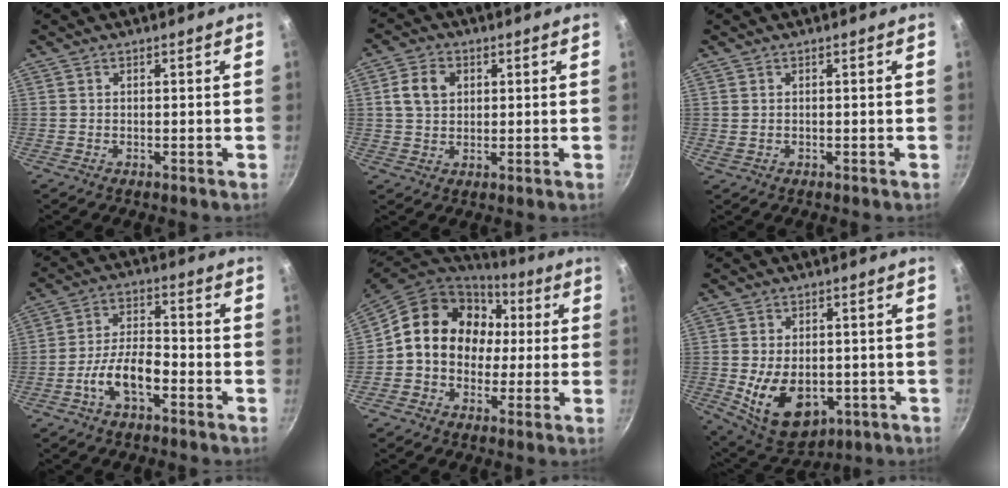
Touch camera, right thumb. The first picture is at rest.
{"total": 6.0, "force": [1.6, 4.6, 3.6], "torque": [-0.051, 0.006, 0.025]}
{"total": 0.6, "force": [0.1, 0.4, 0.5], "torque": [-0.010, 0.001, 0.003]}
{"total": 8.9, "force": [-4.1, 4.0, 6.8], "torque": [-0.117, 0.042, -0.080]}
{"total": 16.5, "force": [1.6, 13.9, 8.9], "torque": [-0.110, 0.041, 0.012]}
{"total": 13.6, "force": [-2.6, 9.0, 9.9], "torque": [-0.137, -0.004, -0.018]}